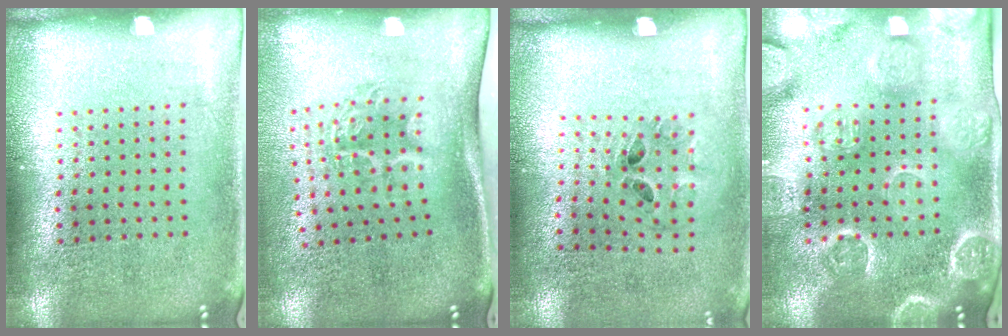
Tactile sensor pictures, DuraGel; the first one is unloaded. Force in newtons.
{"total": 1.9, "press": 1.2, "slide": 1.4}
{"total": 1.3, "press": 0.7, "slide": 1.1}
{"total": 3.9, "press": 3.6, "slide": 1.5}